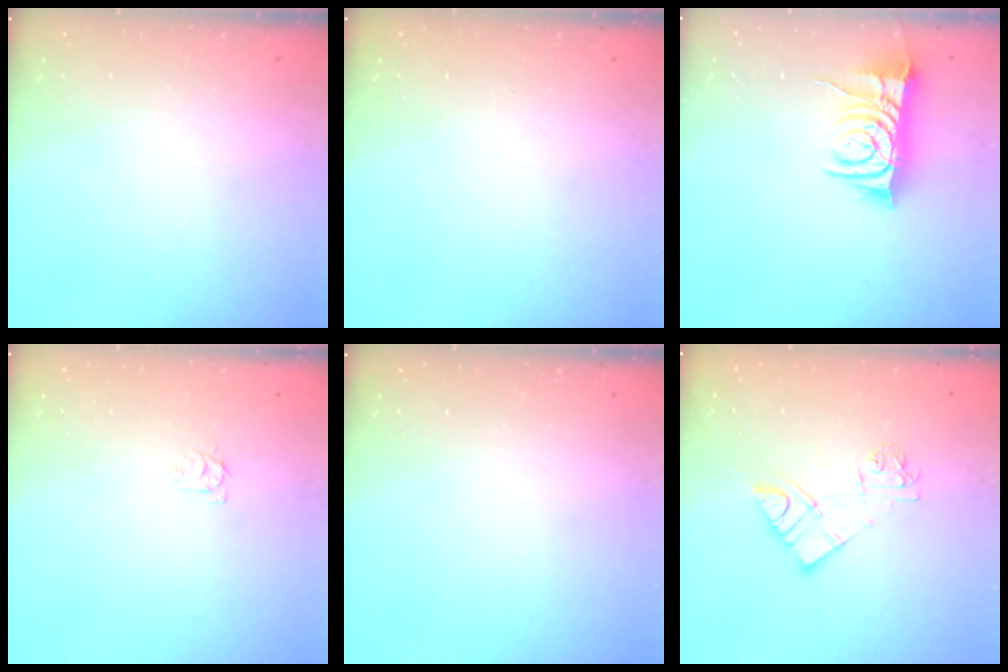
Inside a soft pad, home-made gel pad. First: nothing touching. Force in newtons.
{"total": 0.0}
{"total": 8.2, "press": 8.1, "slide": 1.0}
{"total": 5.7, "press": 5.6, "slide": 0.5}
{"total": 0.0}
{"total": 9.8, "press": 9.7, "slide": 0.8}